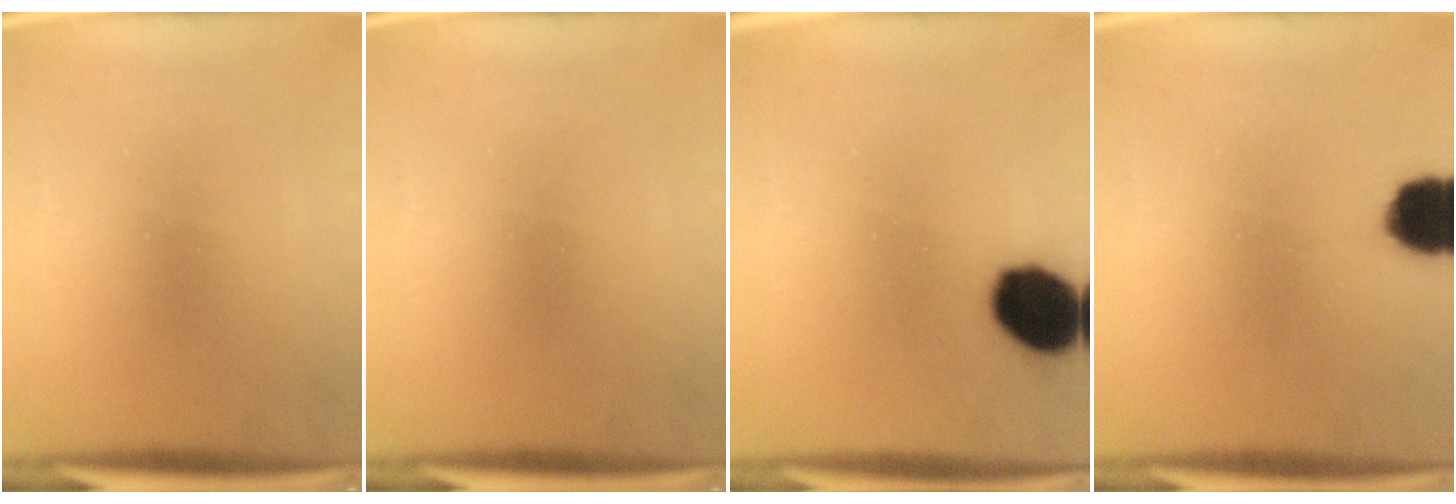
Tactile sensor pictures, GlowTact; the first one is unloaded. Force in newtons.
{"total": 0.0}
{"total": 13.4}
{"total": 9.3}